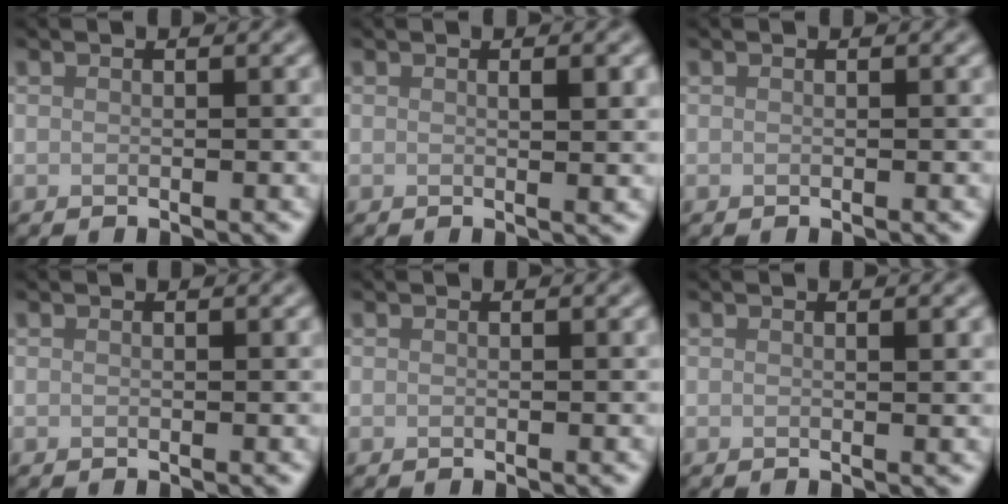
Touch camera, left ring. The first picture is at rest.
{"total": 1.4, "force": [0.4, 0.3, 1.3], "torque": [-0.018, -0.002, 0.004]}
{"total": 0.0}
{"total": 0.0}
{"total": 0.0}
{"total": 0.7, "force": [0.3, 0.1, 0.7], "torque": [-0.008, -0.002, 0.004]}